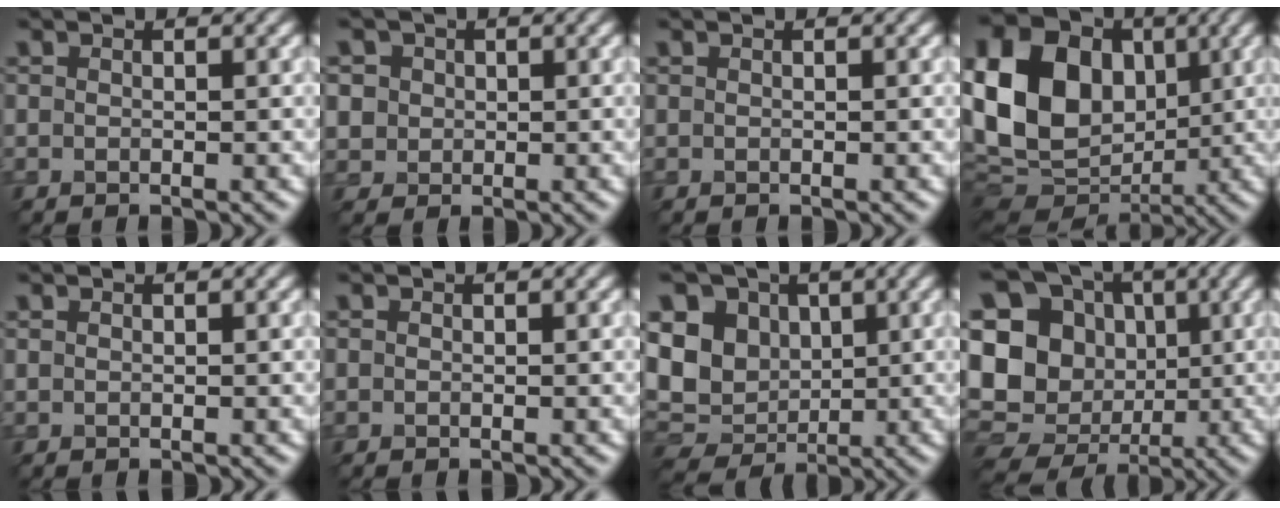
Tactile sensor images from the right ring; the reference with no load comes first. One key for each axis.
{"total": 3.3, "fx": 1.0, "fy": 3.0, "fz": 1.1, "tx": -0.033, "ty": 0.008, "tz": 0.015}
{"total": 0.0}
{"total": 18.4, "fx": 1.3, "fy": 14.3, "fz": 11.5, "tx": -0.240, "ty": 0.028, "tz": 0.009}
{"total": 0.0}
{"total": 0.0}
{"total": 11.2, "fx": 1.8, "fy": 9.0, "fz": 6.3, "tx": -0.121, "ty": 0.020, "tz": 0.008}
{"total": 17.5, "fx": -0.2, "fy": 15.5, "fz": 8.1, "tx": -0.179, "ty": 0.016, "tz": -0.027}